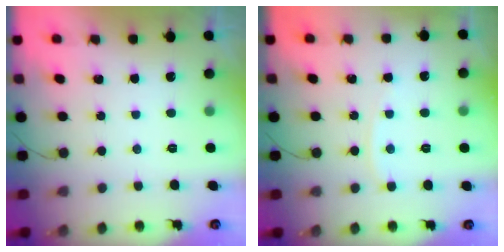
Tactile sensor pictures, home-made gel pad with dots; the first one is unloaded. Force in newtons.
{"total": 2.9, "press": 2.9, "slide": 0.3}